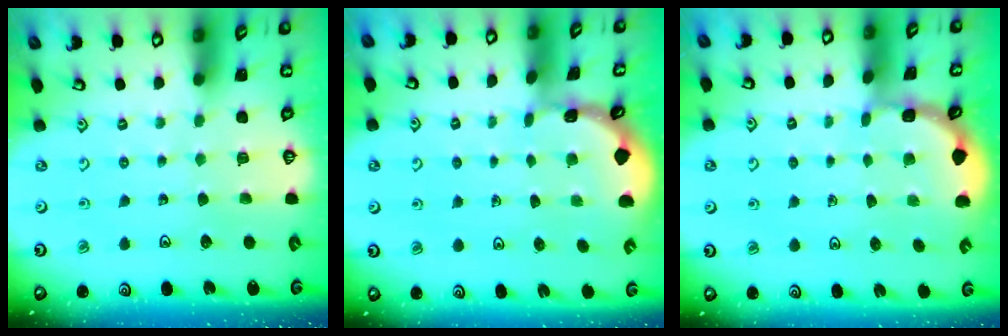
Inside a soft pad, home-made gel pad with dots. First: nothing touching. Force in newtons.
{"total": 0.5, "press": 0.5, "slide": 0.2}
{"total": 1.6, "press": 1.6, "slide": 0.1}